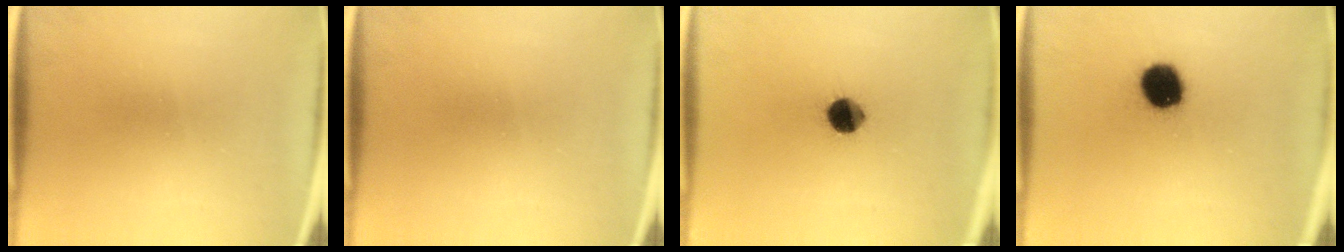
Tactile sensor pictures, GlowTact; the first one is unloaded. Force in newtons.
{"total": 0.0}
{"total": 7.5}
{"total": 11.8}